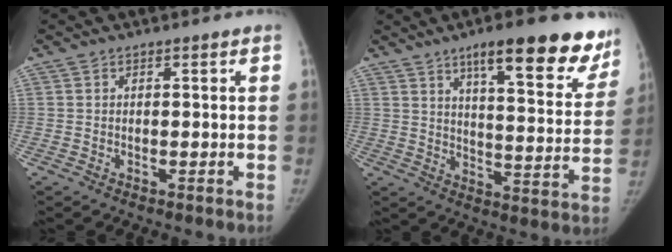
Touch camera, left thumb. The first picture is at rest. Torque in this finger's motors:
{"motor_torque": [1.18, -0.32, 1.54, -1.24, 0.42]}